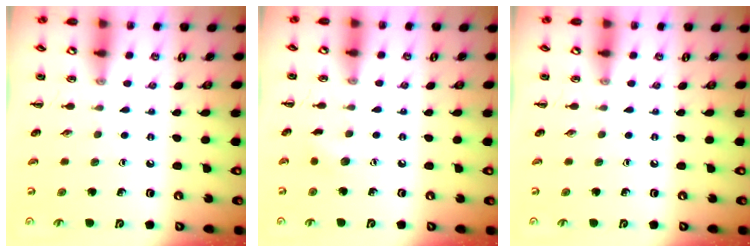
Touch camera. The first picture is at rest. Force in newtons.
{"total": 4.7, "press": 4.5, "slide": 1.3}
{"total": 0.0}